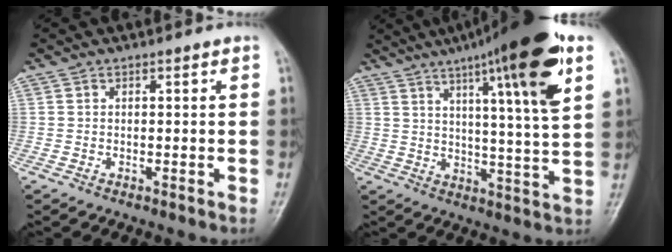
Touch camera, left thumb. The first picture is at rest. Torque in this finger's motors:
{"motor_torque": [1.45, 0.71, 1.86, -0.91, 0.39]}